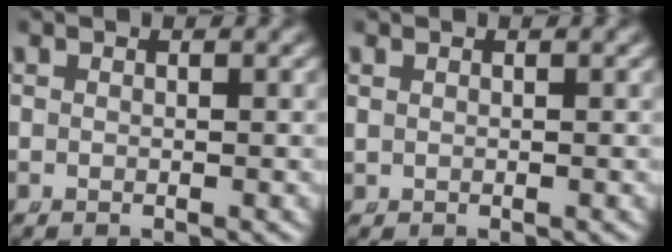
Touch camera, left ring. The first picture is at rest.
{"total": 0.0}